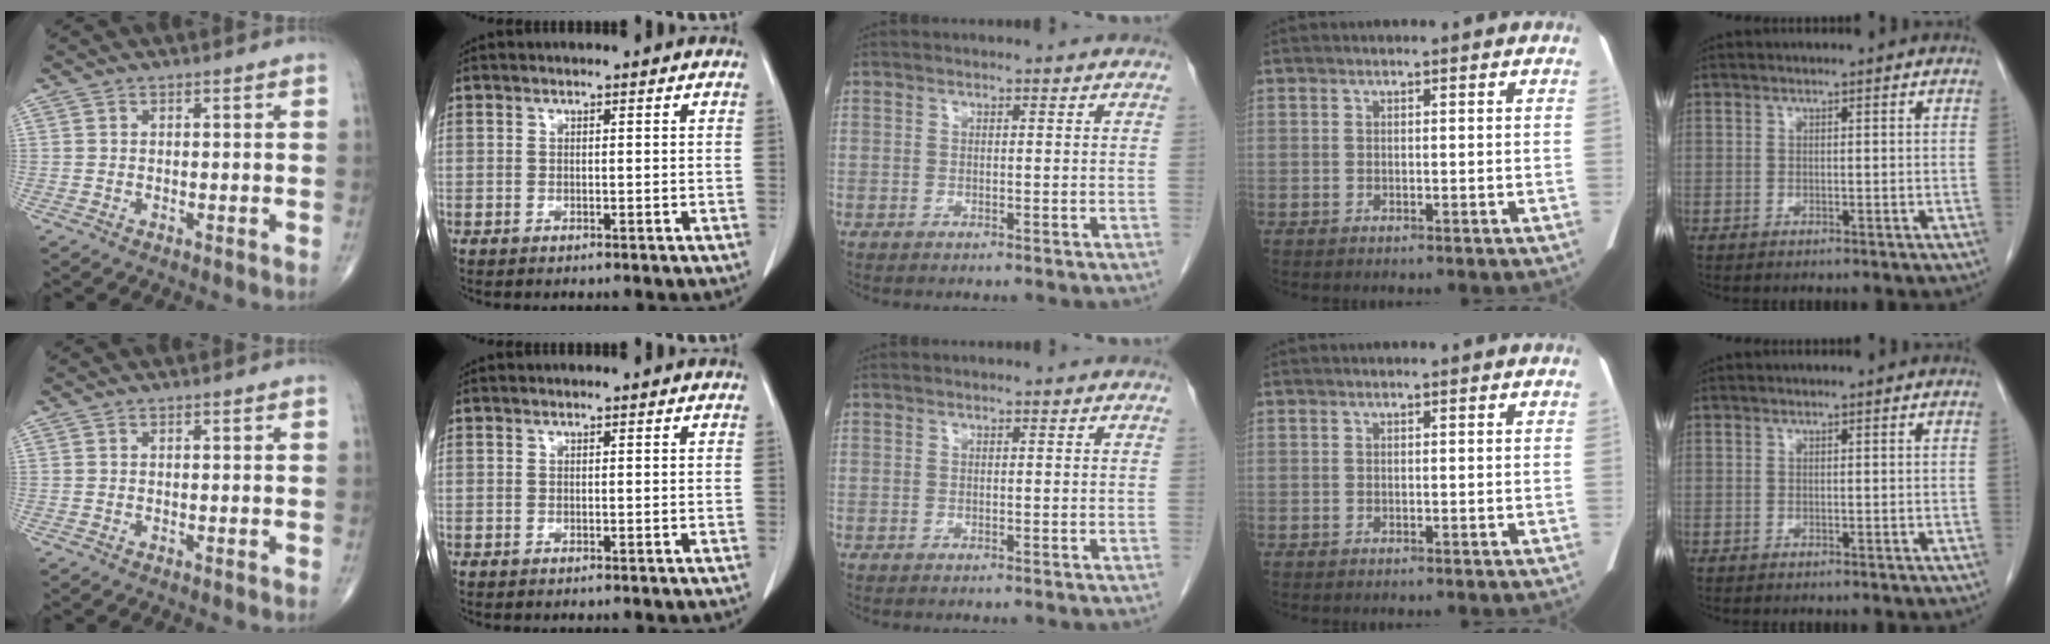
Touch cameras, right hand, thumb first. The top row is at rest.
{}